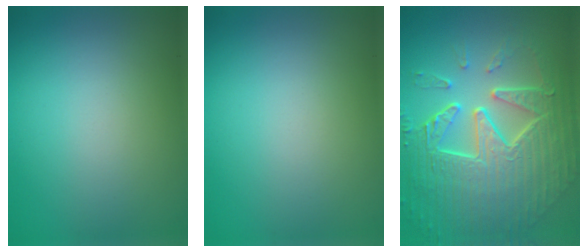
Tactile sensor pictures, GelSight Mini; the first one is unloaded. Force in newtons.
{"total": 0.0}
{"total": 9.4, "press": 6.4, "slide": 6.9}